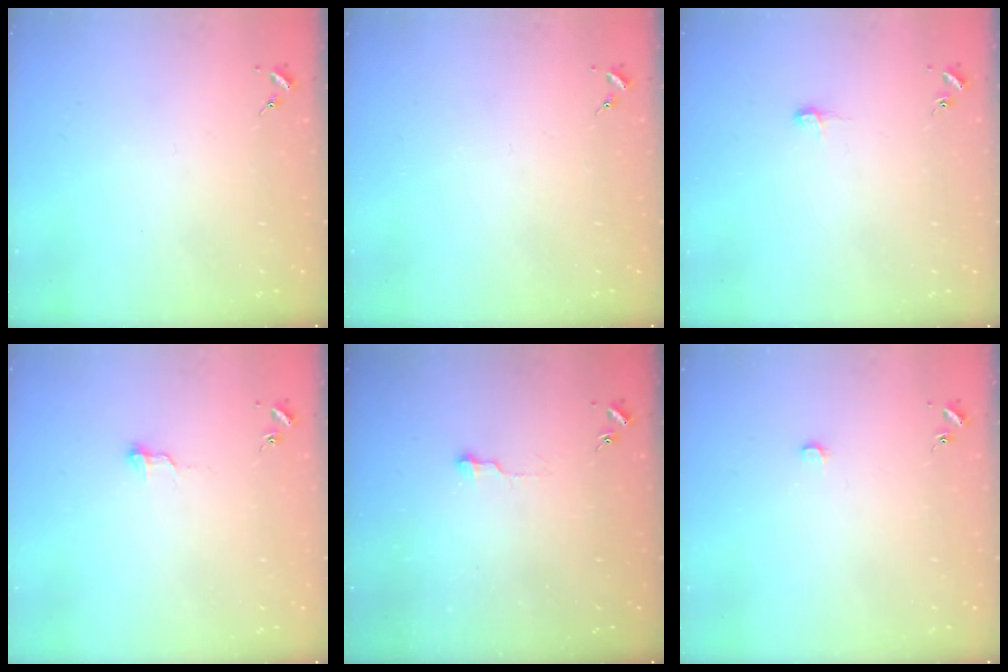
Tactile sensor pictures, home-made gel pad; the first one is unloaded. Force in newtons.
{"total": 0.0}
{"total": 4.1, "press": 4.1, "slide": 0.4}
{"total": 6.2, "press": 6.1, "slide": 0.5}
{"total": 3.8, "press": 3.8, "slide": 0.4}
{"total": 3.8, "press": 3.8, "slide": 0.4}